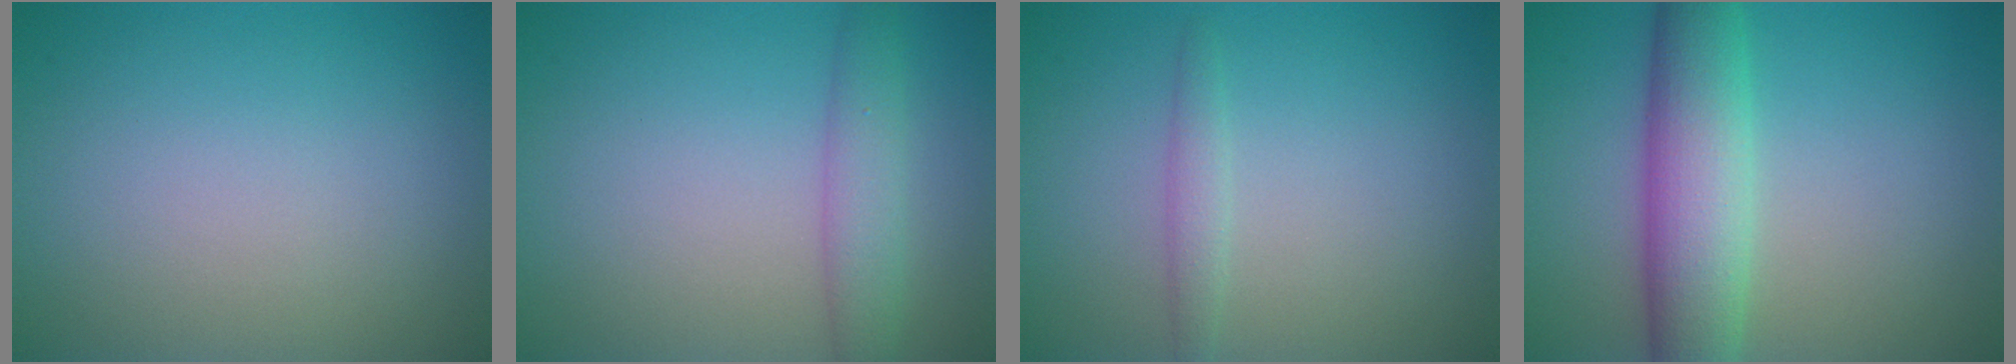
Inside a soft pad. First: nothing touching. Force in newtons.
{"total": 2.8, "press": 2.8, "slide": 0.1}
{"total": 1.3, "press": 1.3, "slide": 0.1}
{"total": 6.6, "press": 6.6, "slide": 0.2}